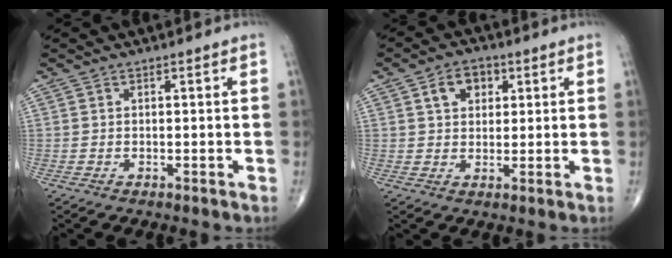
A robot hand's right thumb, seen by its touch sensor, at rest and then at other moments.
{"total": 5.8, "force": [2.2, 4.2, 3.4], "torque": [-0.032, 0.002, 0.032]}